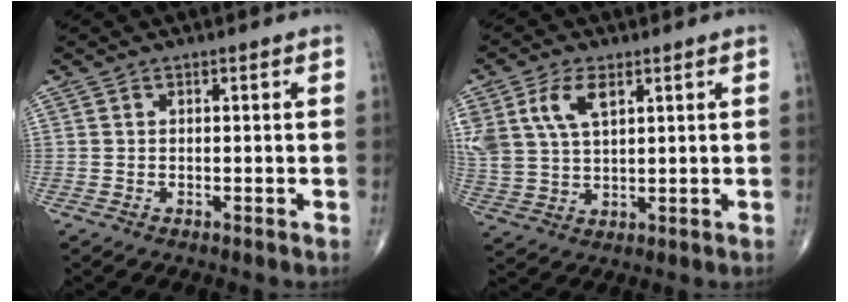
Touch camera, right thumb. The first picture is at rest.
{"total": 9.8, "force": [4.2, 5.3, 7.0], "torque": [-0.149, -0.004, 0.089]}